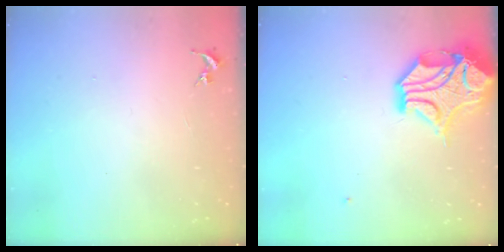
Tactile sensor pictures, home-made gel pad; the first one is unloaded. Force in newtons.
{"total": 15.0, "press": 14.8, "slide": 2.2}